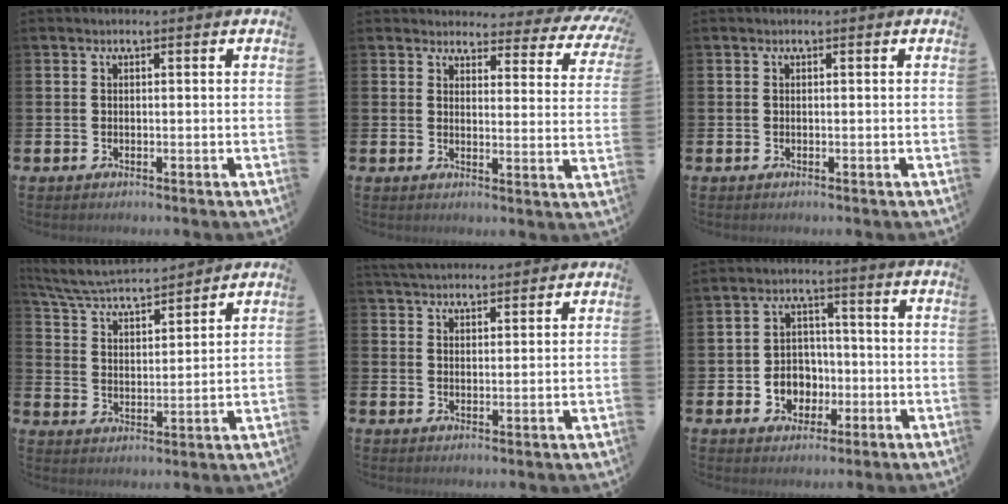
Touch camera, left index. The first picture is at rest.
{"total": 3.4, "force": [3.0, 1.5, 0.6], "torque": [-0.020, -0.031, 0.046]}
{"total": 0.0}
{"total": 5.4, "force": [5.2, 0.7, 1.4], "torque": [-0.055, -0.039, 0.088]}
{"total": 4.2, "force": [4.1, 0.6, 0.4], "torque": [-0.016, -0.019, 0.076]}
{"total": 4.7, "force": [-0.9, 4.4, 1.4], "torque": [-0.030, 0.004, -0.023]}